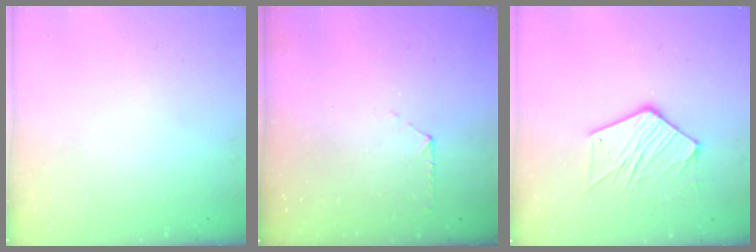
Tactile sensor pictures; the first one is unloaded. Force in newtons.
{"total": 5.7, "press": 5.7, "slide": 0.6}
{"total": 11.5, "press": 11.5, "slide": 1.1}